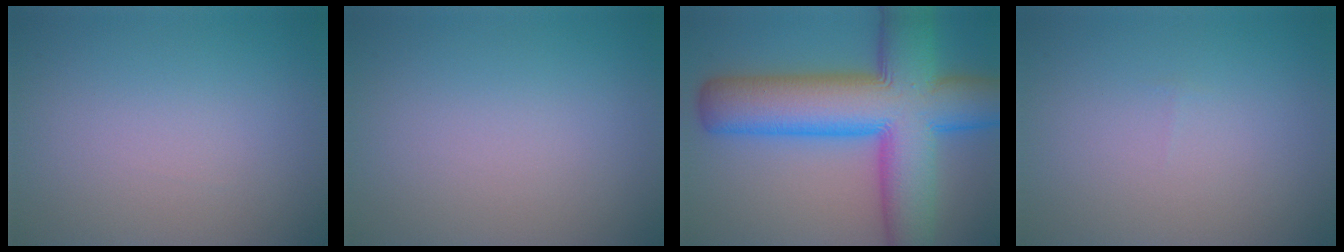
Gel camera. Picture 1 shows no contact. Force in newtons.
{"total": 0.0}
{"total": 15.2, "press": 15.2, "slide": 0.4}
{"total": 0.0}